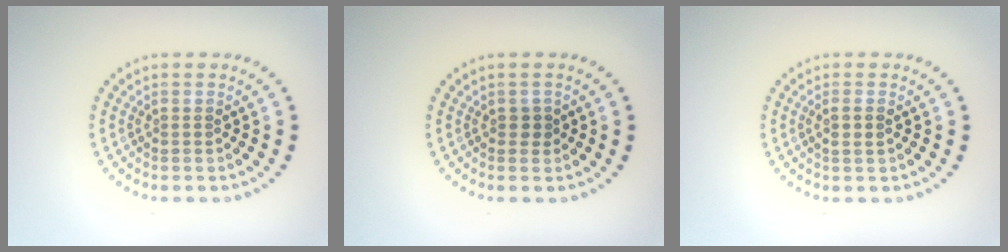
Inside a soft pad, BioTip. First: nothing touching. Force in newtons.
{"total": 0.8, "press": 0.8, "slide": 0.3}
{"total": 1.2, "press": 1.1, "slide": 0.5}